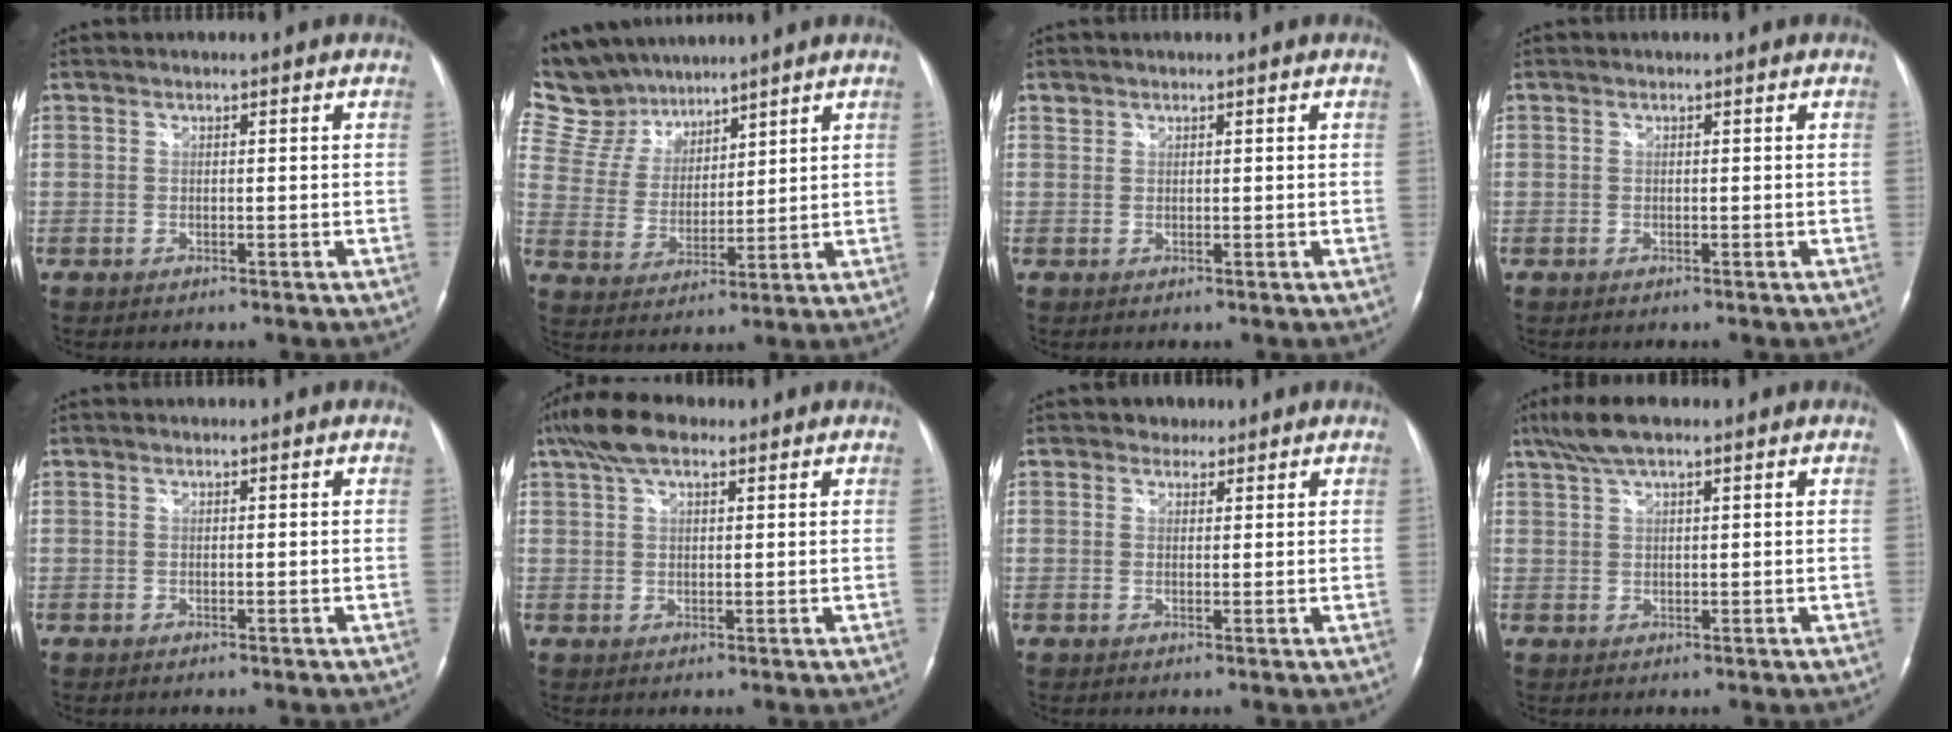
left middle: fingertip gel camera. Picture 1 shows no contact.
{"total": 11.9, "force": [10.7, 5.0, 1.7], "torque": [-0.050, 0.020, 0.222]}
{"total": 1.0, "force": [0.9, 0.5, -0.2], "torque": [0.007, 0.005, 0.015]}
{"total": 0.0}
{"total": 0.0}
{"total": 6.7, "force": [4.4, 2.6, 4.3], "torque": [-0.090, 0.026, 0.079]}
{"total": 1.9, "force": [1.3, 1.4, 0.1], "torque": [-0.003, 0.004, 0.016]}
{"total": 5.6, "force": [4.0, 1.2, 3.8], "torque": [-0.084, 0.021, 0.074]}